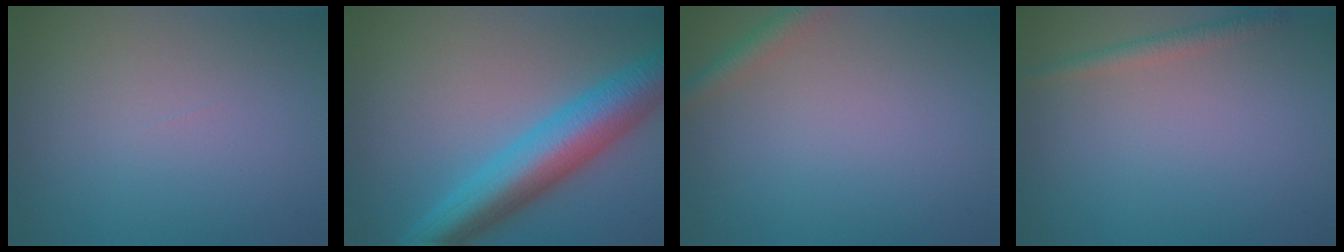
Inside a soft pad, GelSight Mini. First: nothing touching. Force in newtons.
{"total": 8.5, "press": 8.5, "slide": 0.2}
{"total": 1.9, "press": 1.9, "slide": 0.1}
{"total": 1.4, "press": 1.4, "slide": 0.0}